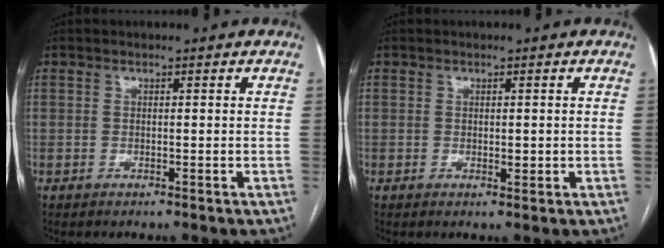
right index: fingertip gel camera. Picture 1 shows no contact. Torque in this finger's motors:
{"motor_torque": [0.07, 0.13, 0.07, 0.05]}